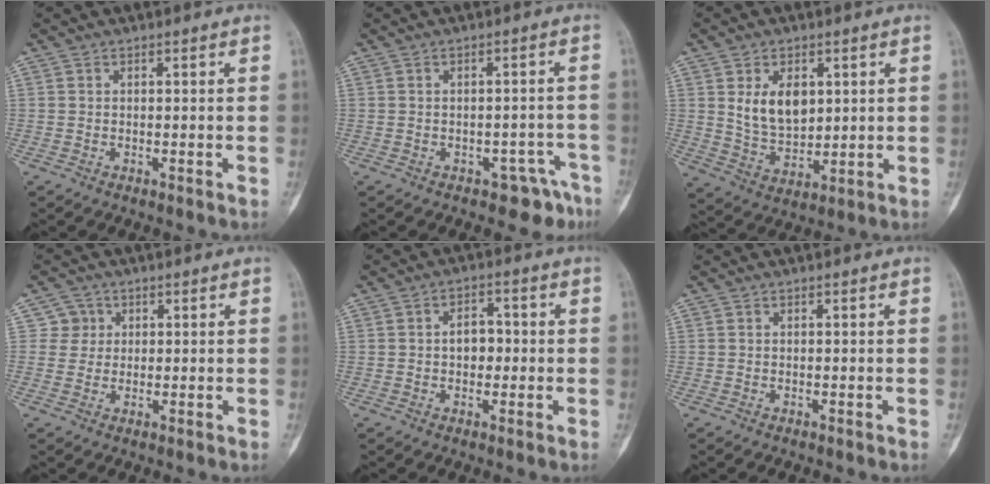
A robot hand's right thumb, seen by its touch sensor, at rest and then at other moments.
{"total": 5.1, "force": [-3.6, 3.0, 2.1], "torque": [-0.005, 0.034, -0.042]}
{"total": 9.3, "force": [2.6, 6.0, 6.5], "torque": [-0.091, -0.020, 0.062]}
{"total": 3.3, "force": [1.0, 3.2, -0.2], "torque": [0.029, 0.001, 0.010]}
{"total": 4.5, "force": [-0.1, 3.2, 3.2], "torque": [-0.031, 0.013, -0.007]}
{"total": 0.0}